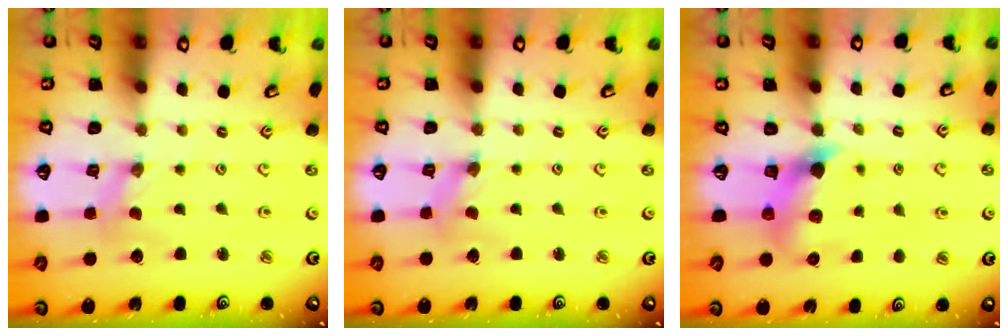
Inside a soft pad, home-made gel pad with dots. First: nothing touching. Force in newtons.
{"total": 1.5, "press": 1.5, "slide": 0.2}
{"total": 5.4, "press": 5.4, "slide": 0.3}